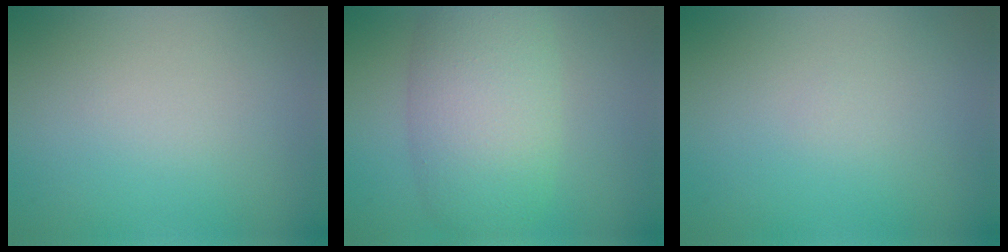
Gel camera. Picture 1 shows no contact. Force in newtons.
{"total": 7.4, "press": 7.4, "slide": 0.4}
{"total": 0.0}